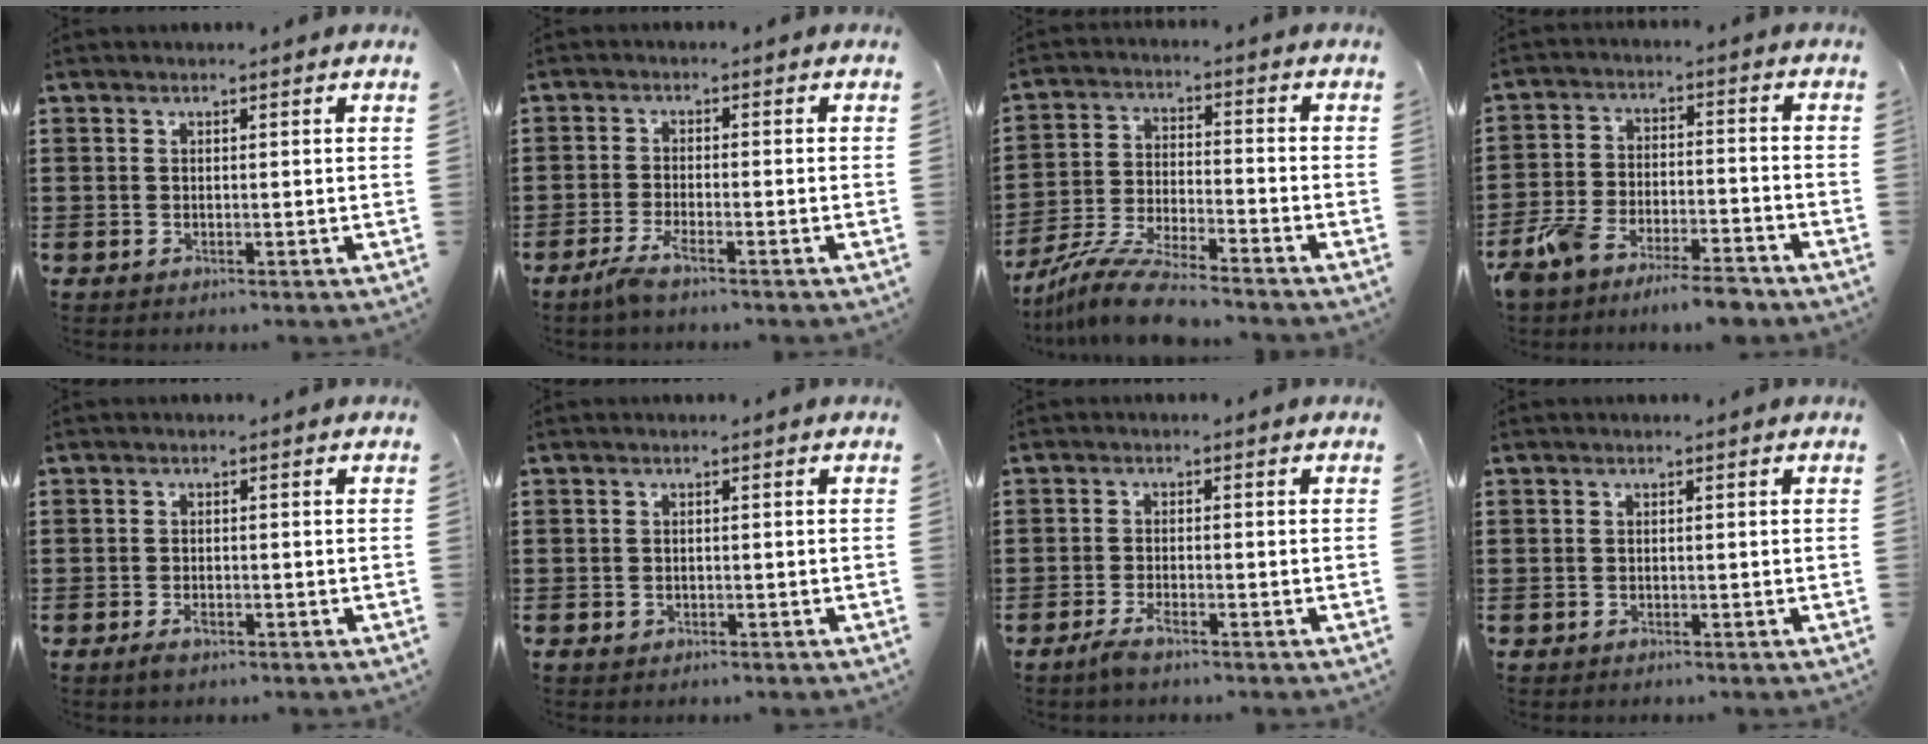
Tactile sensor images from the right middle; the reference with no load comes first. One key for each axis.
{"total": 3.0, "fx": -2.1, "fy": 0.1, "fz": 2.1, "tx": -0.050, "ty": -0.004, "tz": -0.042}
{"total": 8.8, "fx": -8.0, "fy": 0.7, "fz": 3.6, "tx": -0.080, "ty": 0.001, "tz": -0.158}
{"total": 8.0, "fx": -7.5, "fy": 0.9, "fz": 2.7, "tx": -0.060, "ty": 0.008, "tz": -0.147}
{"total": 1.8, "fx": -1.1, "fy": 0.6, "fz": 1.2, "tx": -0.031, "ty": -0.004, "tz": -0.024}
{"total": 0.8, "fx": -0.6, "fy": 0.5, "fz": 0.3, "tx": -0.006, "ty": 0.000, "tz": -0.012}
{"total": 2.3, "fx": -1.7, "fy": 0.3, "fz": 1.5, "tx": -0.033, "ty": -0.001, "tz": -0.034}
{"total": 0.5, "fx": -0.5, "fy": 0.2, "fz": -0.1, "tx": 0.000, "ty": -0.001, "tz": -0.010}